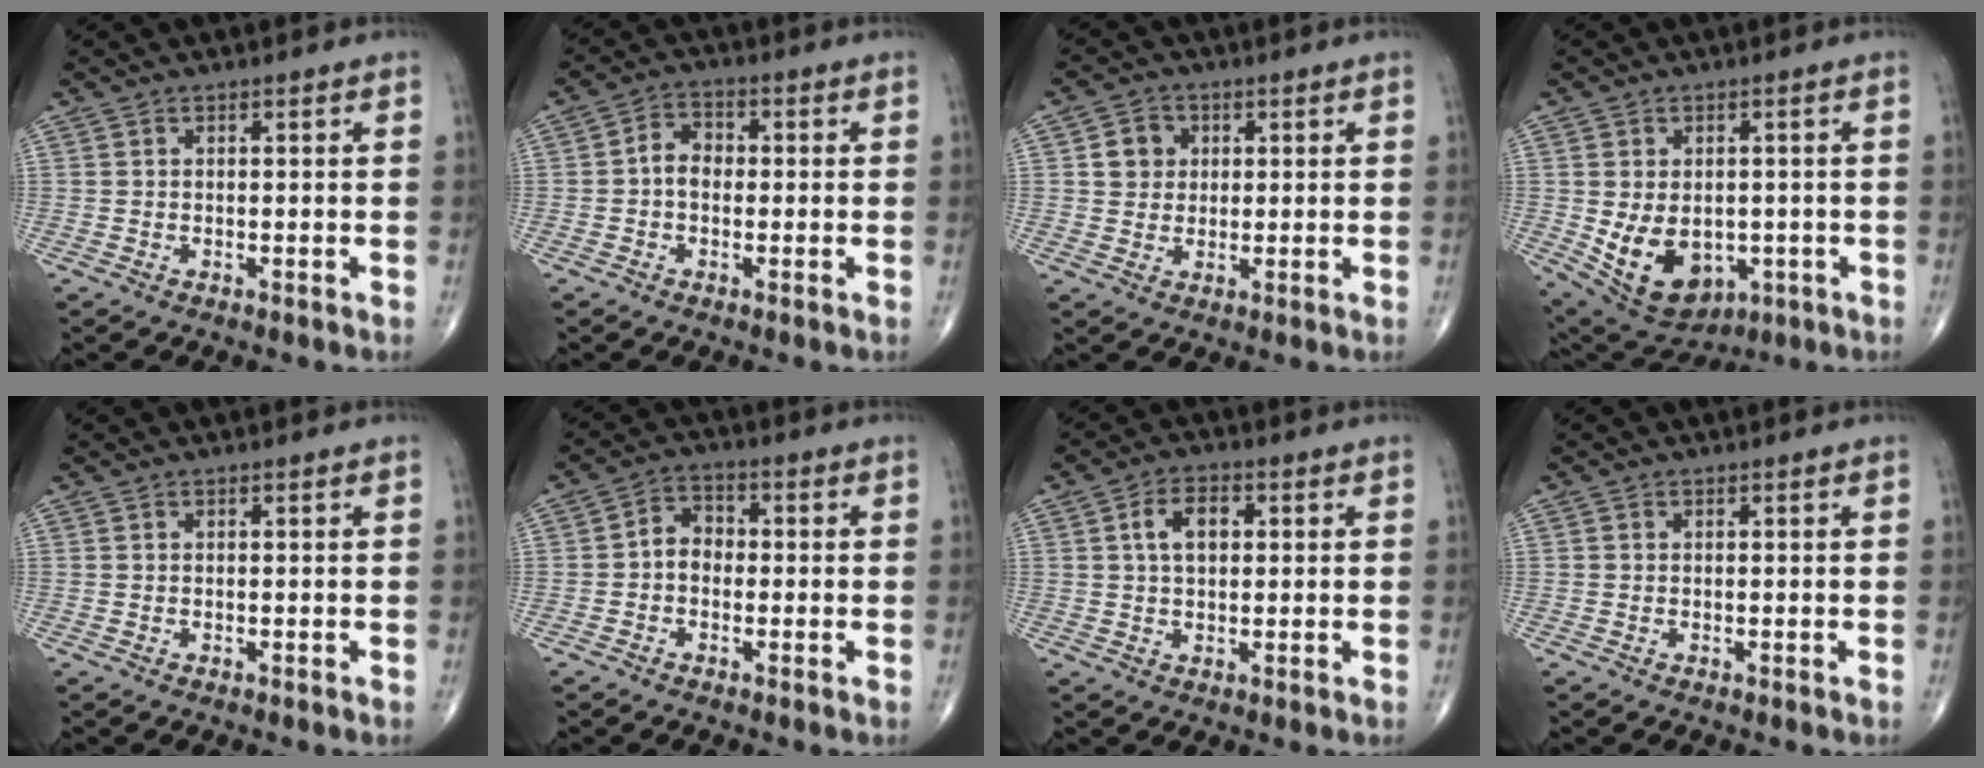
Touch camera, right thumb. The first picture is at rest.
{"total": 4.5, "force": [-0.4, 3.4, 2.9], "torque": [-0.035, 0.020, -0.016]}
{"total": 4.9, "force": [1.2, 4.4, 1.8], "torque": [-0.003, 0.001, 0.016]}
{"total": 12.7, "force": [-2.5, 9.0, 8.6], "torque": [-0.121, -0.001, -0.012]}
{"total": 0.0}
{"total": 4.8, "force": [-0.7, 3.8, 2.8], "torque": [-0.029, 0.021, -0.025]}
{"total": 6.0, "force": [1.3, 3.7, 4.5], "torque": [-0.070, 0.010, 0.019]}
{"total": 0.0}